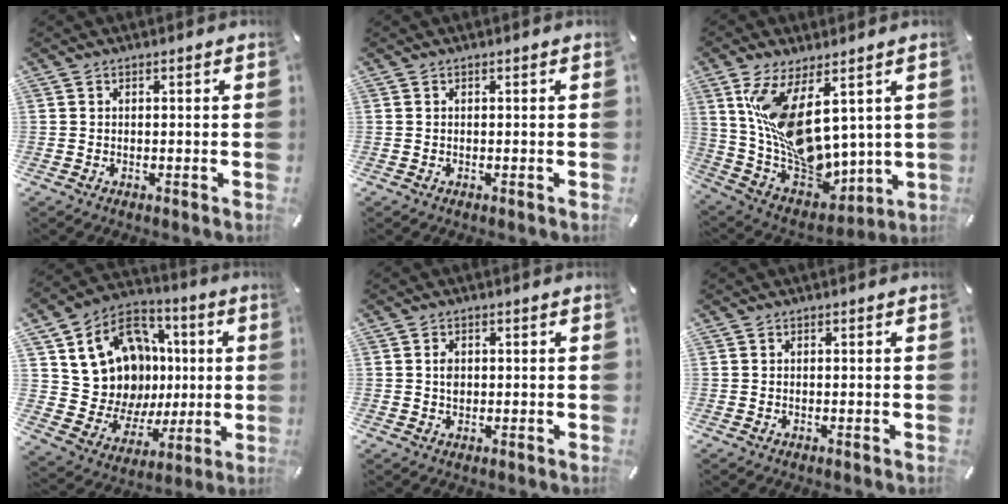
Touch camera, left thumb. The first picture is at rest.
{"total": 0.0}
{"total": 16.6, "force": [6.2, 8.9, 12.5], "torque": [-0.258, -0.065, 0.117]}
{"total": 16.0, "force": [3.8, 14.5, 5.8], "torque": [-0.116, -0.033, 0.098]}
{"total": 2.2, "force": [0.2, 1.7, 1.4], "torque": [-0.031, 0.004, 0.002]}
{"total": 0.0}